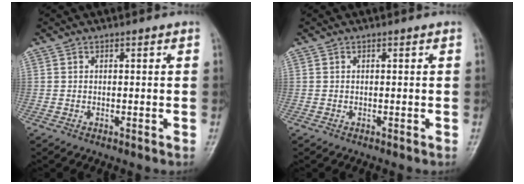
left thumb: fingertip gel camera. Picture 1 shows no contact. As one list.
[{"total": 0.0}]